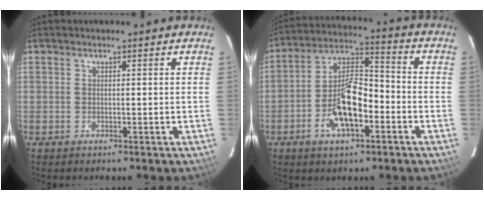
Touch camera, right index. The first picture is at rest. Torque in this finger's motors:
{"motor_torque": [1.38, -0.76, 1.05, 0.21]}